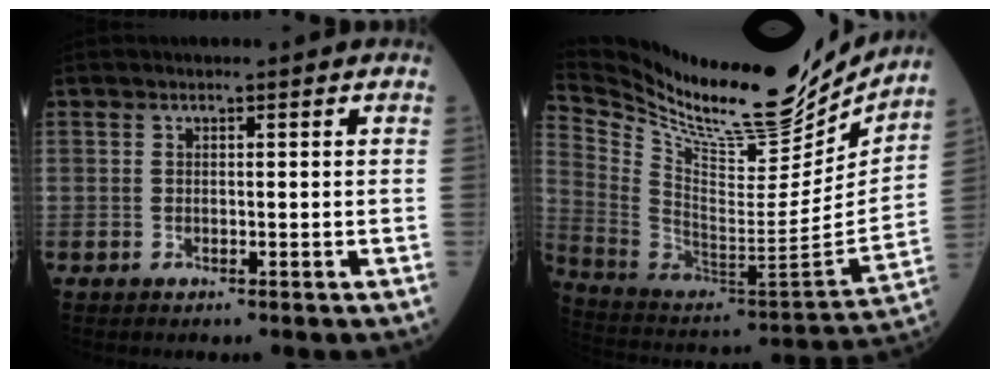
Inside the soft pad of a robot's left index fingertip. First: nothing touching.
{"total": 27.5, "force": [23.9, 4.8, 12.8], "torque": [-0.230, -0.063, 0.373]}